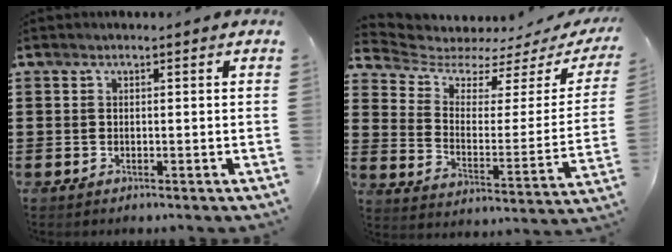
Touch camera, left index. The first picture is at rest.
{"total": 4.4, "force": [4.0, 1.5, 1.3], "torque": [-0.054, -0.031, 0.063]}